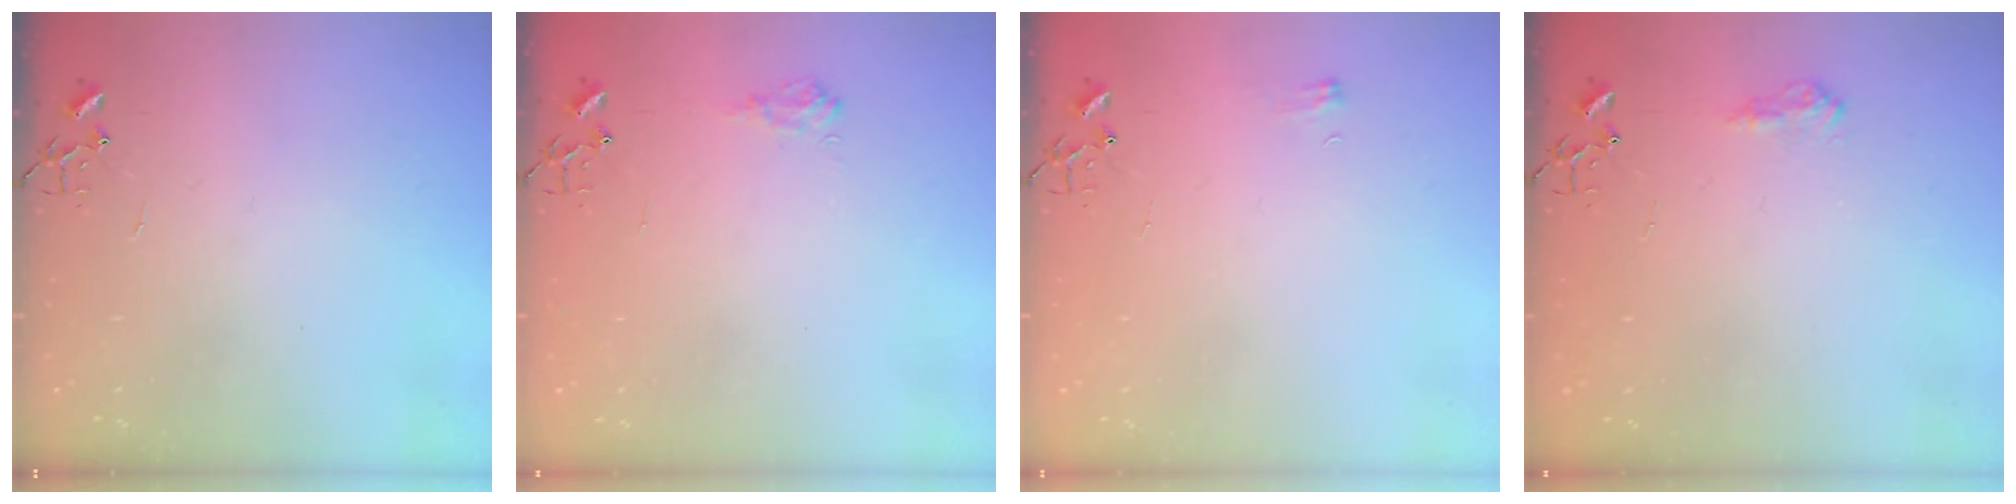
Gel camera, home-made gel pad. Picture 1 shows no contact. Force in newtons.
{"total": 6.8, "press": 6.8, "slide": 0.8}
{"total": 4.7, "press": 4.7, "slide": 0.5}
{"total": 8.8, "press": 8.8, "slide": 0.8}